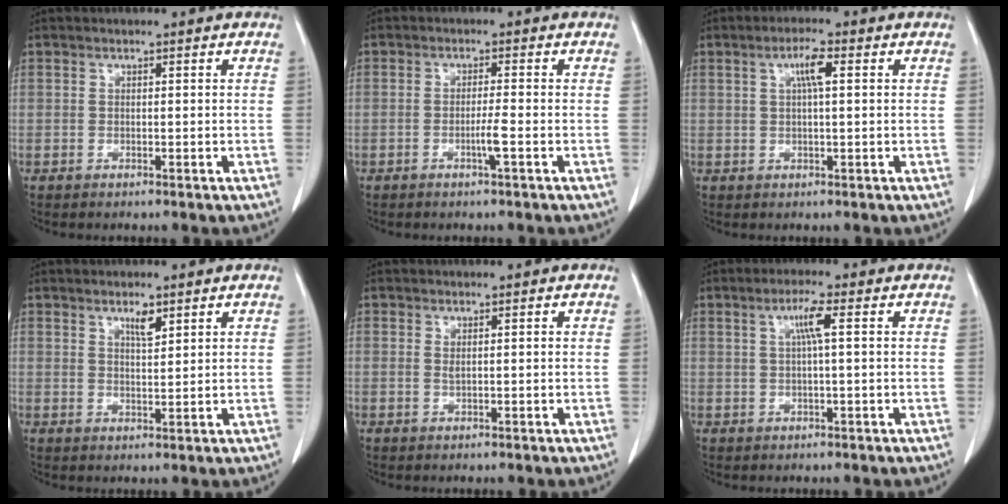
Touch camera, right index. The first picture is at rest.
{"total": 2.1, "force": [-0.8, -0.4, 2.0], "torque": [-0.037, -0.001, -0.013]}
{"total": 3.6, "force": [1.1, 0.4, 3.4], "torque": [-0.066, 0.007, 0.020]}
{"total": 2.6, "force": [1.7, 0.5, 1.8], "torque": [-0.035, -0.004, 0.031]}
{"total": 0.6, "force": [0.4, 0.1, 0.5], "torque": [-0.012, -0.001, 0.010]}
{"total": 3.5, "force": [0.9, -0.2, 3.4], "torque": [-0.068, 0.007, 0.018]}